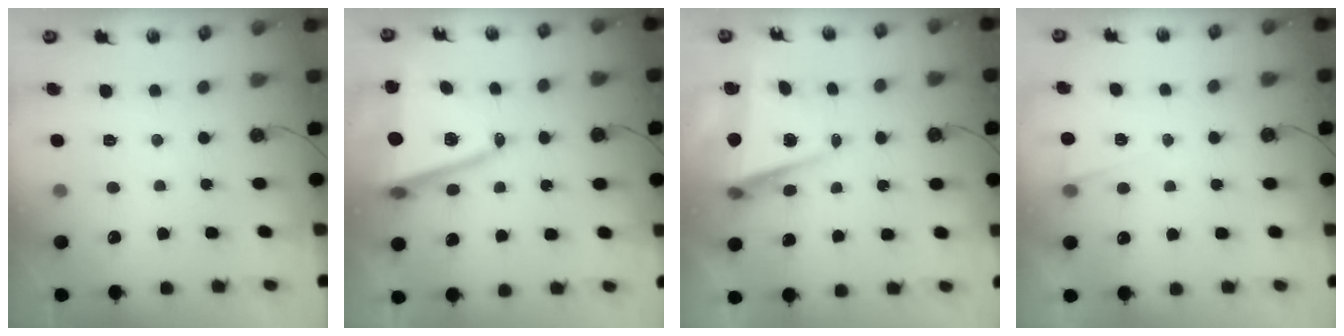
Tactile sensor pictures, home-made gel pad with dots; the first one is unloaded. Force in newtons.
{"total": 13.6, "press": 13.0, "slide": 4.1}
{"total": 6.7, "press": 5.4, "slide": 3.9}
{"total": 4.9, "press": 2.1, "slide": 4.4}